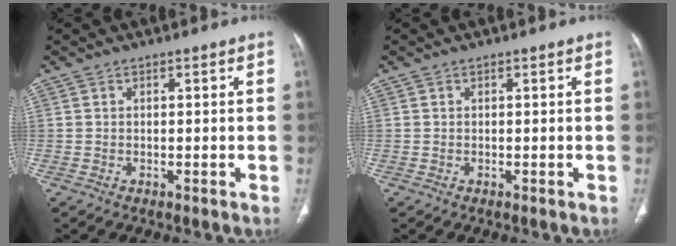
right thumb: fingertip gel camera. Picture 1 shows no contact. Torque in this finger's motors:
{"motor_torque": [0.01, 0.00, 0.04, -0.05, 0.00]}